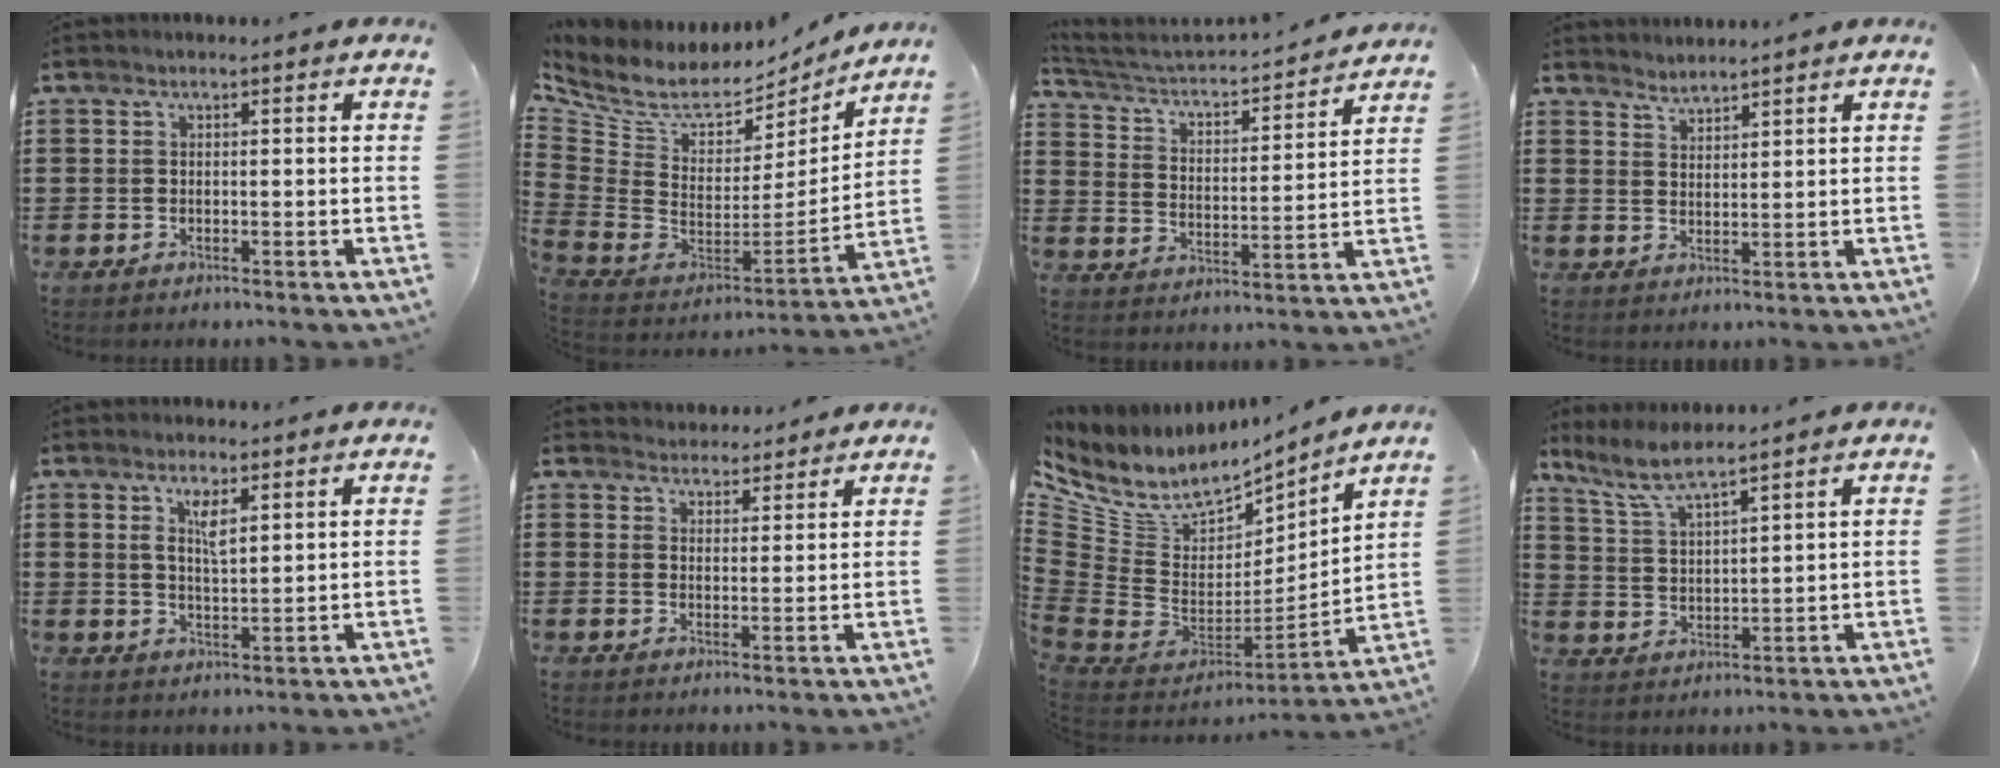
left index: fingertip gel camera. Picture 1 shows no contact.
{"total": 6.9, "force": [5.1, 3.6, 3.1], "torque": [-0.100, -0.047, 0.085]}
{"total": 3.3, "force": [3.0, 0.7, 1.1], "torque": [-0.043, -0.032, 0.041]}
{"total": 2.4, "force": [2.3, -0.1, -0.6], "torque": [0.004, -0.006, 0.046]}
{"total": 4.1, "force": [2.1, 1.3, 3.3], "torque": [-0.054, -0.001, 0.032]}
{"total": 3.0, "force": [2.9, 0.7, -0.4], "torque": [-0.003, -0.005, 0.055]}
{"total": 8.5, "force": [6.0, 4.9, 3.6], "torque": [-0.120, -0.052, 0.106]}
{"total": 5.7, "force": [5.0, 0.4, 2.8], "torque": [-0.072, -0.017, 0.088]}